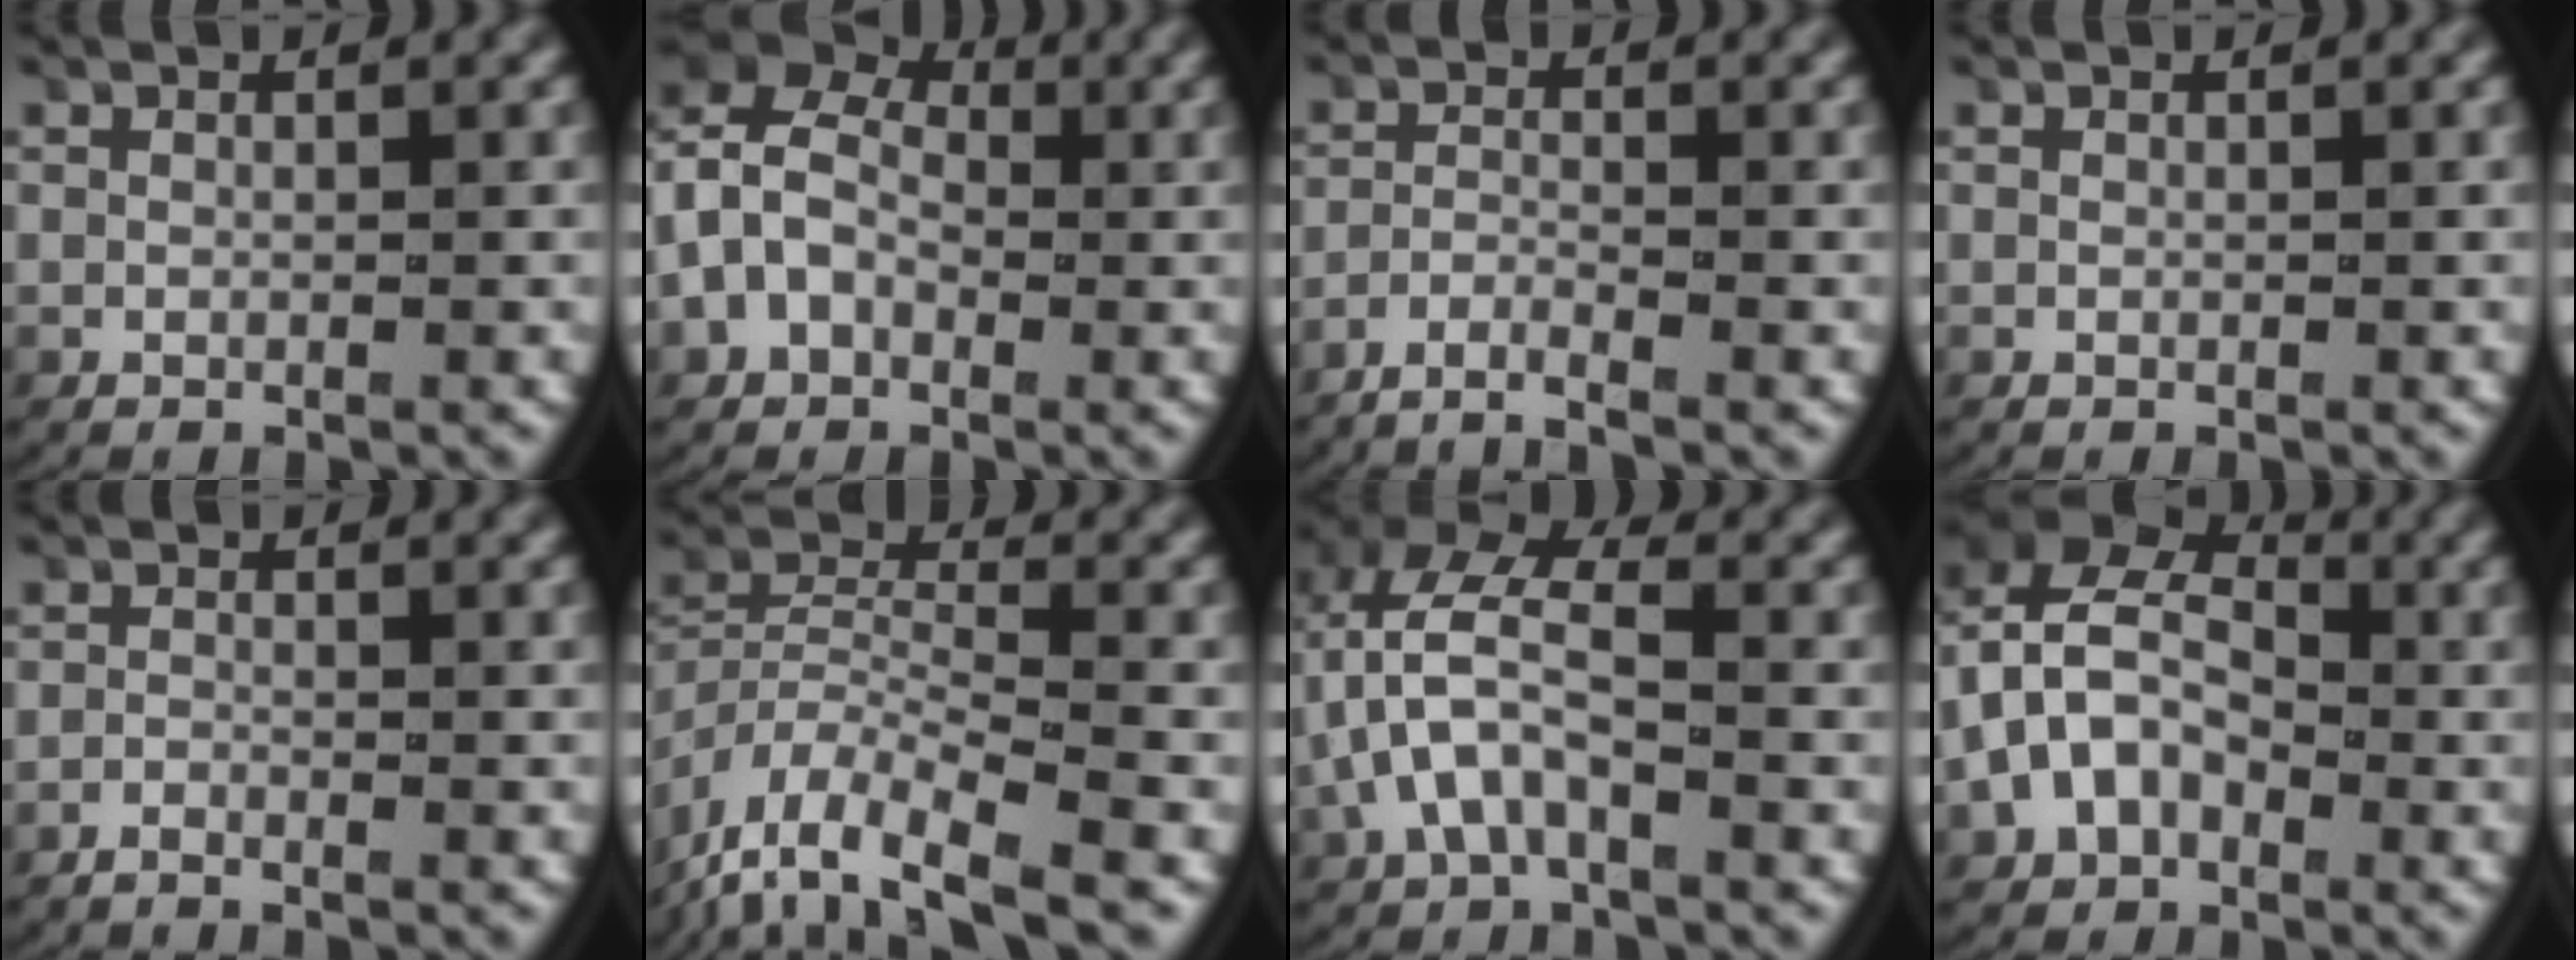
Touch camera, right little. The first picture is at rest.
{"total": 8.9, "force": [1.7, 7.5, 4.5], "torque": [-0.112, 0.003, 0.015]}
{"total": 3.2, "force": [-2.9, 0.4, 1.4], "torque": [-0.030, -0.006, -0.050]}
{"total": 0.0}
{"total": 1.5, "force": [-1.4, 0.3, 0.3], "torque": [-0.014, -0.006, -0.028]}
{"total": 6.9, "force": [-3.1, 3.9, 4.9], "torque": [-0.112, -0.018, -0.050]}
{"total": 6.7, "force": [1.4, 4.4, 4.9], "torque": [-0.105, 0.002, 0.020]}
{"total": 9.4, "force": [1.6, 7.6, 5.2], "torque": [-0.132, -0.001, 0.017]}